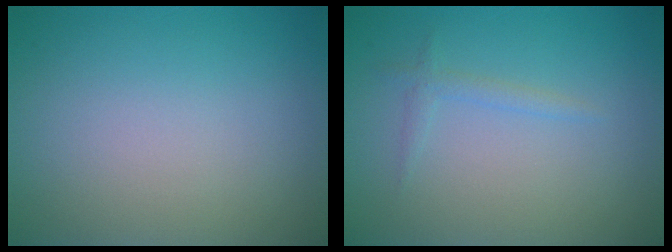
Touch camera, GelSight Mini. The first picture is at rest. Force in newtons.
{"total": 1.0, "press": 1.0, "slide": 0.1}